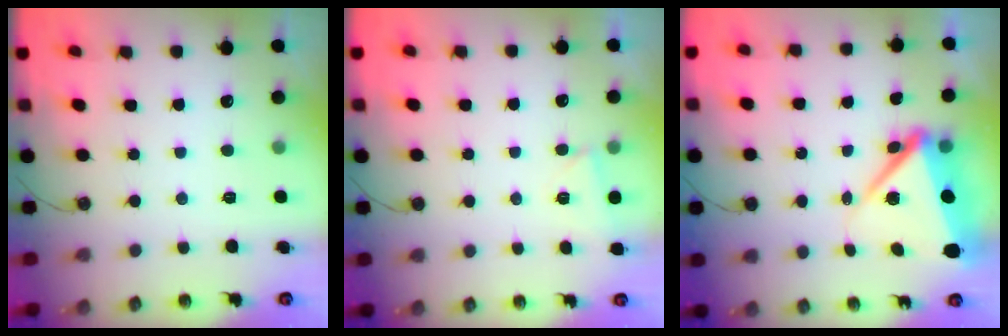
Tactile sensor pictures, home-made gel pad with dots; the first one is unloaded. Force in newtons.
{"total": 2.7, "press": 2.4, "slide": 1.2}
{"total": 9.5, "press": 9.4, "slide": 1.8}